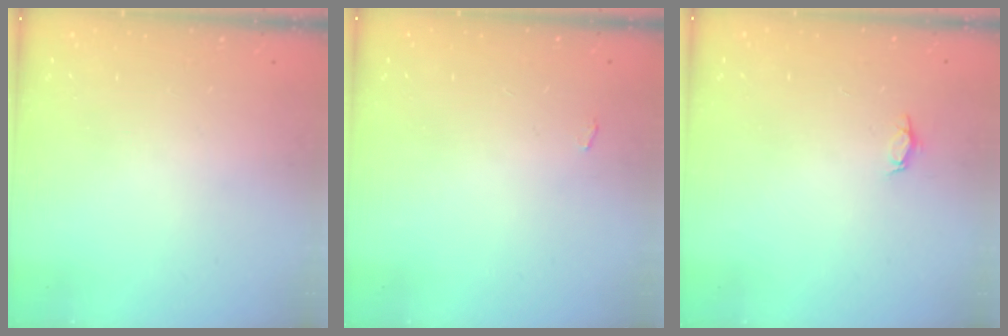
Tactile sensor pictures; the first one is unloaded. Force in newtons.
{"total": 2.8, "press": 2.8, "slide": 0.3}
{"total": 2.8, "press": 2.8, "slide": 0.3}